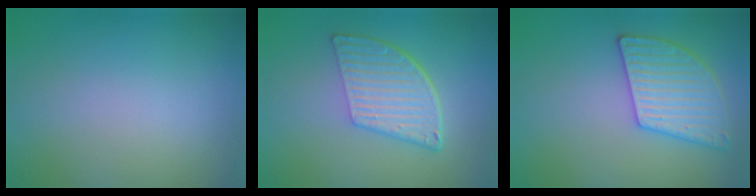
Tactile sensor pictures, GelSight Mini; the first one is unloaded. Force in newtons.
{"total": 6.1, "press": 4.1, "slide": 4.5}
{"total": 4.3, "press": 4.0, "slide": 1.5}